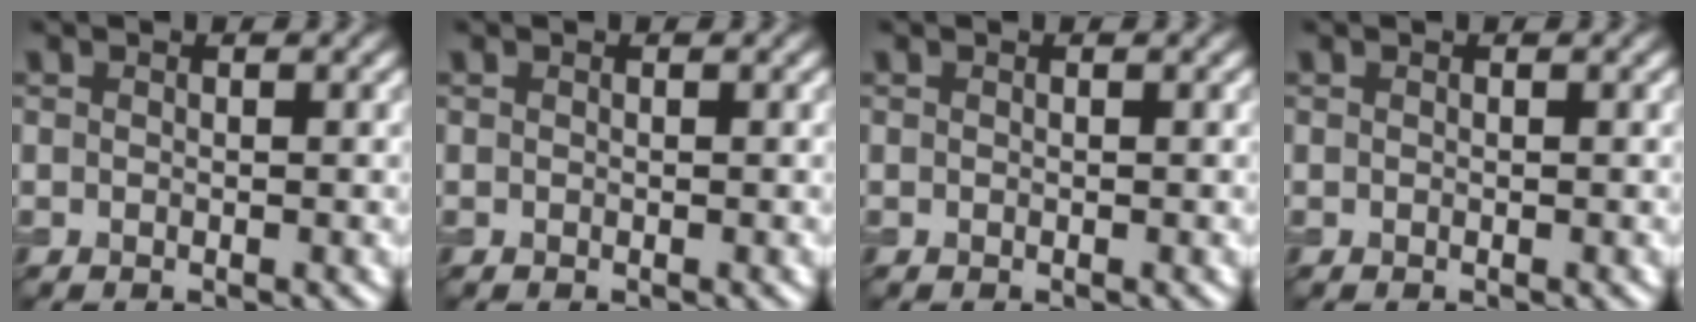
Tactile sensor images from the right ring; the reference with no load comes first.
{"total": 0.0}
{"total": 0.0}
{"total": 0.0}